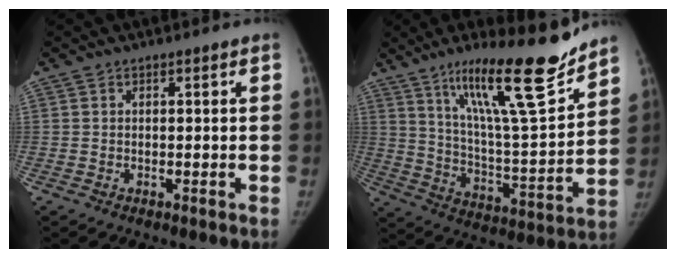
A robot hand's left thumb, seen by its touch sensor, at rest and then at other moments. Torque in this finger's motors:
{"motor_torque": [0.24, 0.17, 1.43, -1.34, 0.10]}